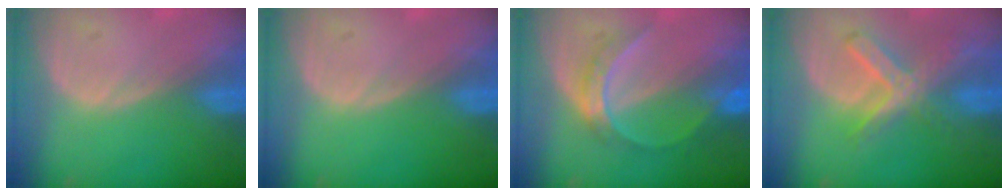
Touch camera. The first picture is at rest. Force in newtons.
{"total": 0.0}
{"total": 6.5, "press": 5.6, "slide": 3.4}
{"total": 7.3, "press": 6.3, "slide": 3.7}